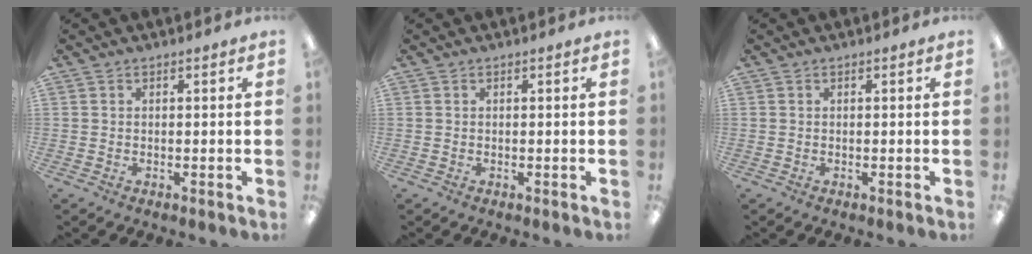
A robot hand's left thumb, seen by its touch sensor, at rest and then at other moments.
{"total": 0.0}
{"total": 0.0}